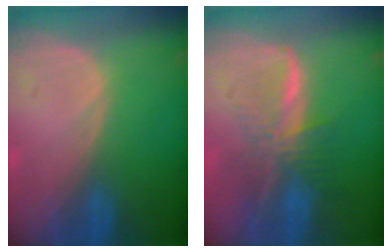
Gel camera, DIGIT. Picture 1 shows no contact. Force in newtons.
{"total": 8.0, "press": 6.8, "slide": 4.4}